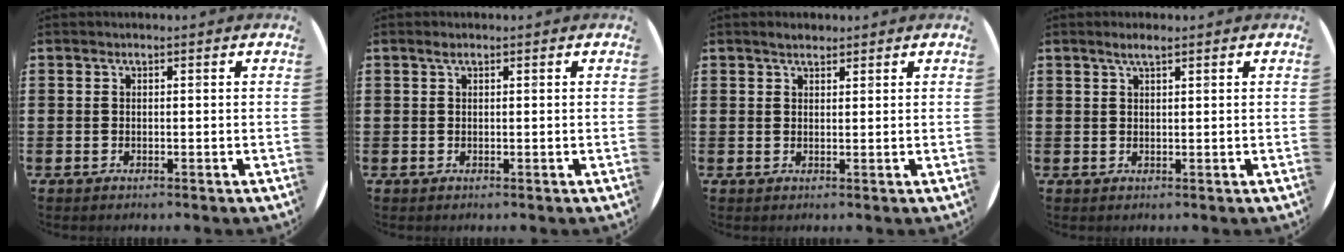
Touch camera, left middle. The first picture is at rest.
{"total": 0.5, "force": [0.3, 0.2, 0.3], "torque": [-0.007, 0.003, 0.006]}
{"total": 1.6, "force": [1.4, 0.5, 0.5], "torque": [-0.002, 0.001, 0.024]}
{"total": 1.8, "force": [1.4, 0.2, 1.1], "torque": [-0.023, 0.003, 0.025]}